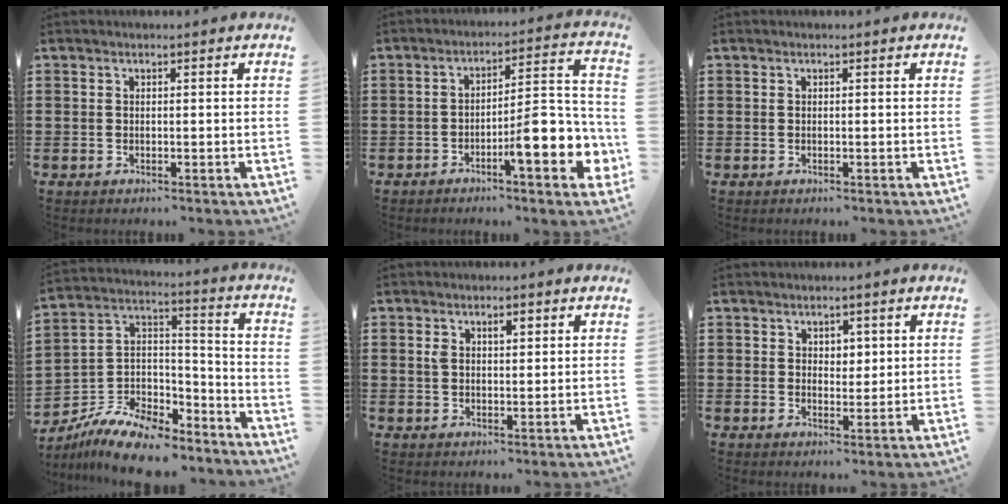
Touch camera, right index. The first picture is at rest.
{"total": 10.0, "force": [-4.6, 1.9, 8.7], "torque": [-0.125, -0.015, -0.083]}
{"total": 0.0}
{"total": 10.8, "force": [-9.5, 3.4, 4.1], "torque": [-0.090, 0.024, -0.185]}
{"total": 2.3, "force": [0.9, 1.2, 1.8], "torque": [-0.030, 0.004, 0.013]}
{"total": 2.1, "force": [1.2, 1.6, 0.8], "torque": [-0.013, 0.006, 0.019]}